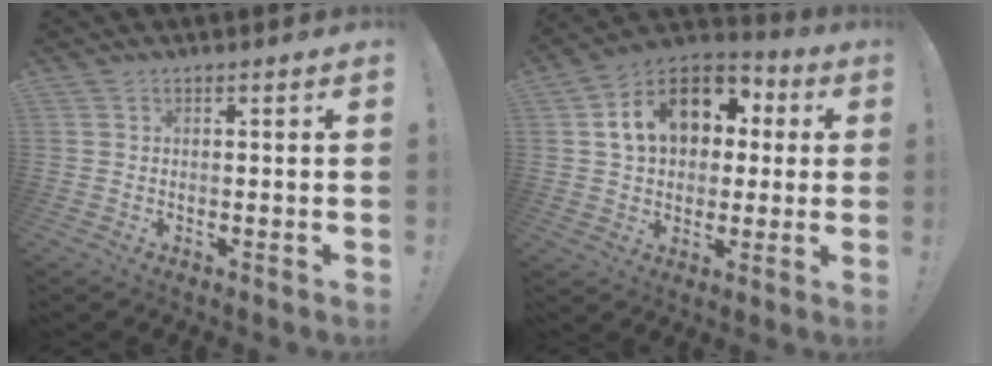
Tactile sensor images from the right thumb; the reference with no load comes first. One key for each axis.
{"total": 17.1, "fx": 5.1, "fy": 12.4, "fz": 10.6, "tx": -0.165, "ty": -0.002, "tz": 0.098}